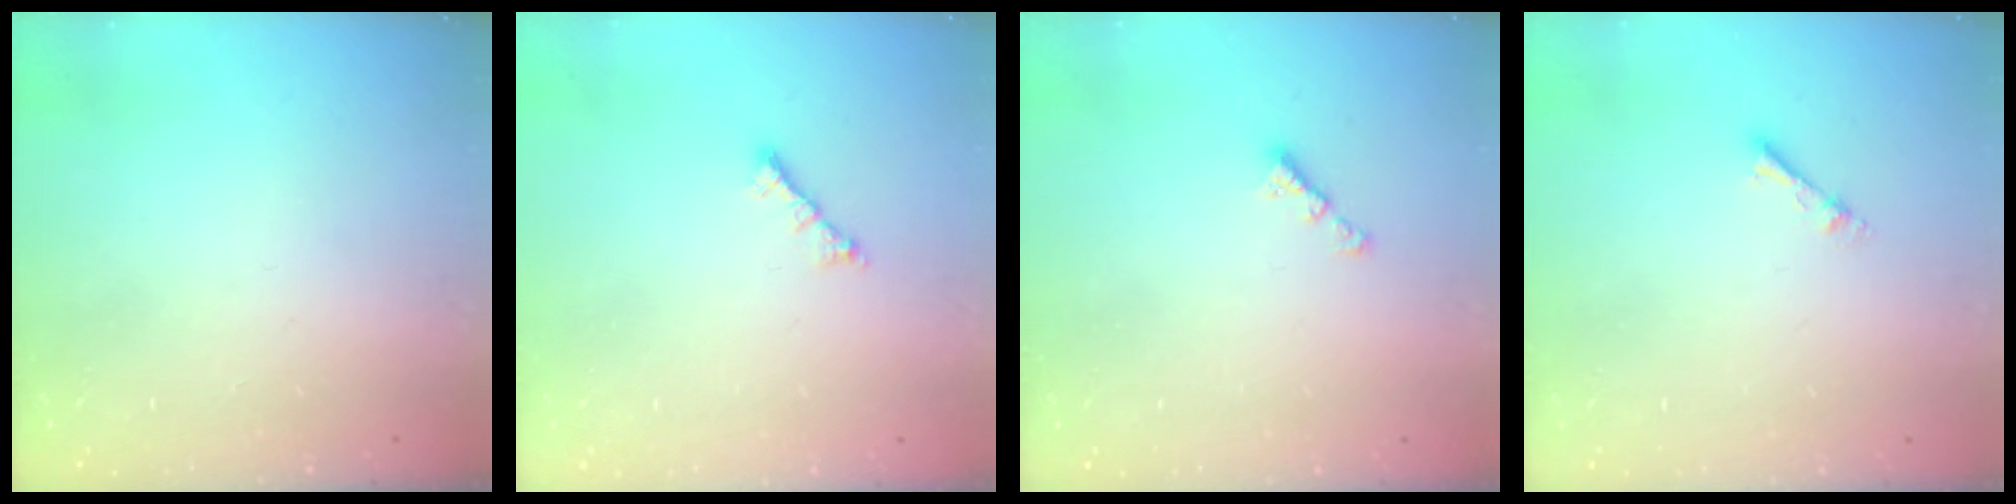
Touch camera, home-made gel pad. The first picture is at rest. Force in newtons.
{"total": 1.8, "press": 1.7, "slide": 0.6}
{"total": 2.3, "press": 2.3, "slide": 0.4}
{"total": 3.3, "press": 3.2, "slide": 0.4}